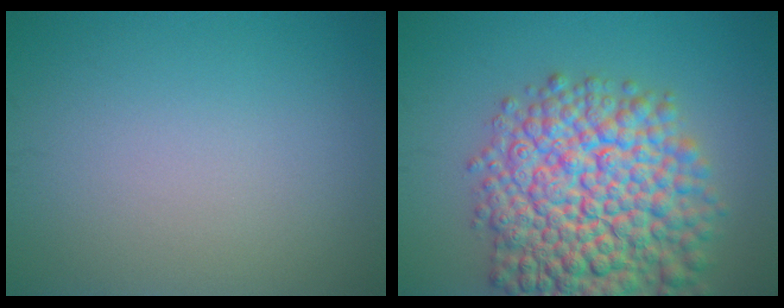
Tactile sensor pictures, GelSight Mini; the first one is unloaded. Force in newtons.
{"total": 12.8, "press": 12.8, "slide": 0.5}